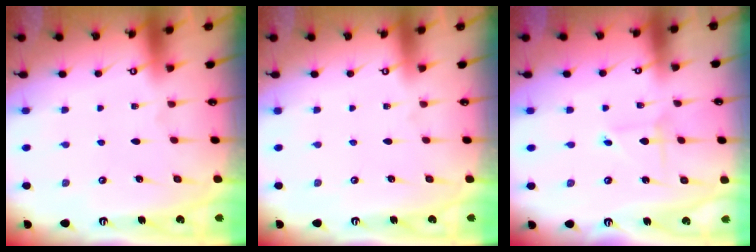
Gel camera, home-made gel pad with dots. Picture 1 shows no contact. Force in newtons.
{"total": 0.0}
{"total": 1.0, "press": 1.0, "slide": 0.1}